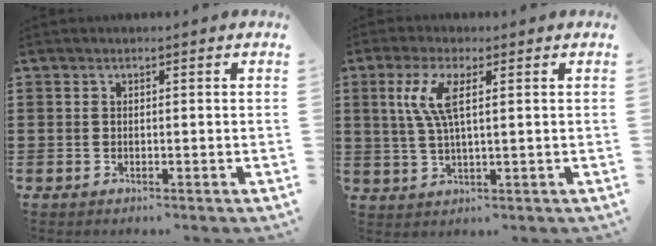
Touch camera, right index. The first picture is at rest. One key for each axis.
{"total": 6.1, "fx": 1.7, "fy": 1.4, "fz": 5.7, "tx": -0.129, "ty": -0.002, "tz": 0.023}